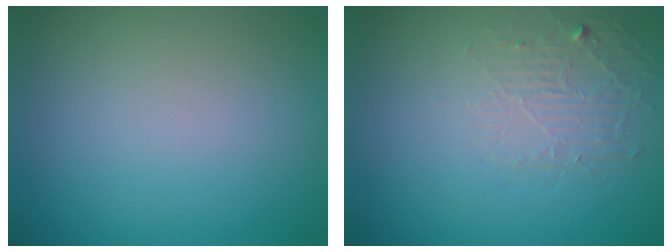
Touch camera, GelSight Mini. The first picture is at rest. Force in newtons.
{"total": 1.9, "press": 0.6, "slide": 1.8}